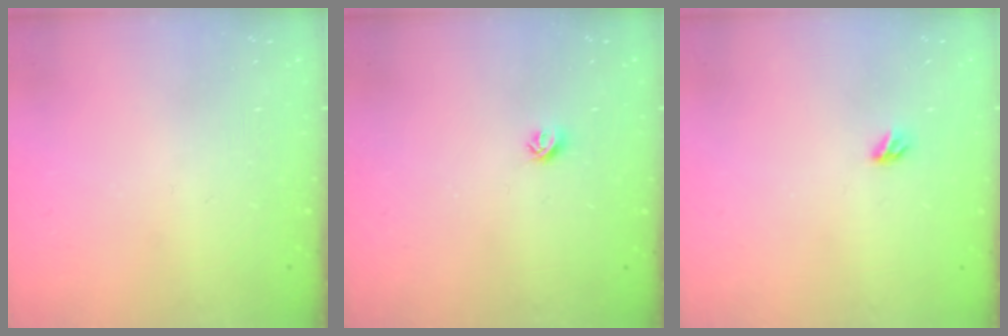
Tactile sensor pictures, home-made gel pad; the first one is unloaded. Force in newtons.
{"total": 5.3, "press": 5.2, "slide": 0.7}
{"total": 3.2, "press": 3.1, "slide": 0.8}